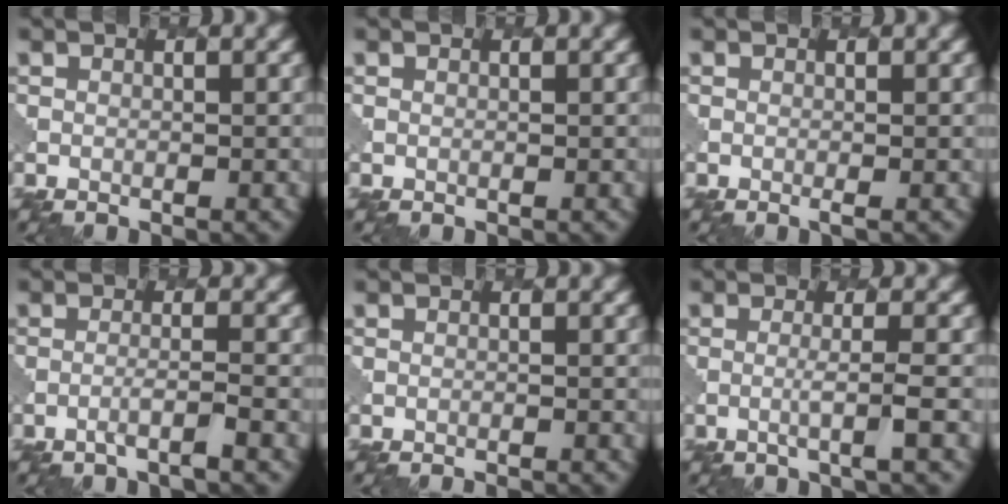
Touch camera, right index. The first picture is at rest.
{"total": 0.0}
{"total": 0.6, "force": [-0.2, 0.1, 0.6], "torque": [-0.007, -0.002, -0.003]}
{"total": 1.7, "force": [-1.1, 0.1, 1.3], "torque": [-0.012, 0.006, -0.031]}
{"total": 1.3, "force": [-1.2, 0.2, 0.4], "torque": [0.011, -0.001, -0.020]}
{"total": 1.9, "force": [-0.6, 0.1, 1.9], "torque": [-0.027, 0.002, -0.021]}